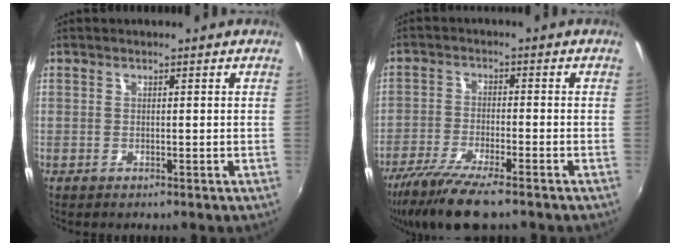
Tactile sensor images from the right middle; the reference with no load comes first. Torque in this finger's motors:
{"motor_torque": [1.09, -1.06, 0.46, 0.17]}